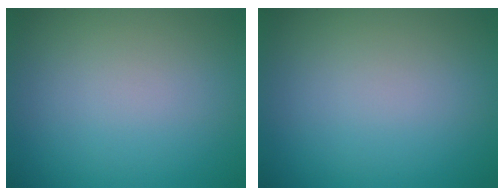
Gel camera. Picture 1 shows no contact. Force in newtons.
{"total": 0.0}